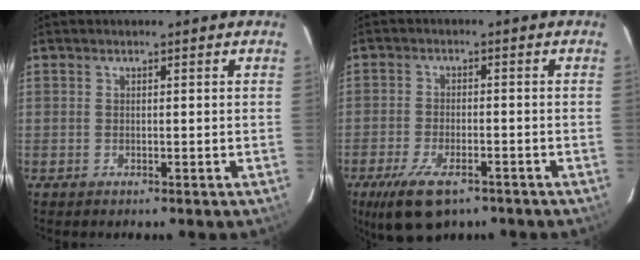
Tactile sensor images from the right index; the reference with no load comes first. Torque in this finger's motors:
{"motor_torque": [0.81, -0.55, 0.19, 0.08]}